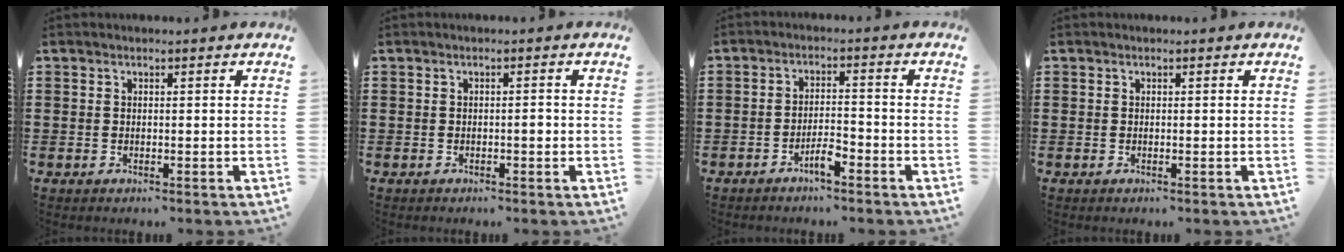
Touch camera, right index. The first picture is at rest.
{"total": 1.1, "force": [-0.2, 0.3, 1.1], "torque": [-0.020, -0.002, -0.004]}
{"total": 3.4, "force": [-2.2, 0.7, 2.4], "torque": [-0.042, 0.005, -0.041]}
{"total": 0.0}